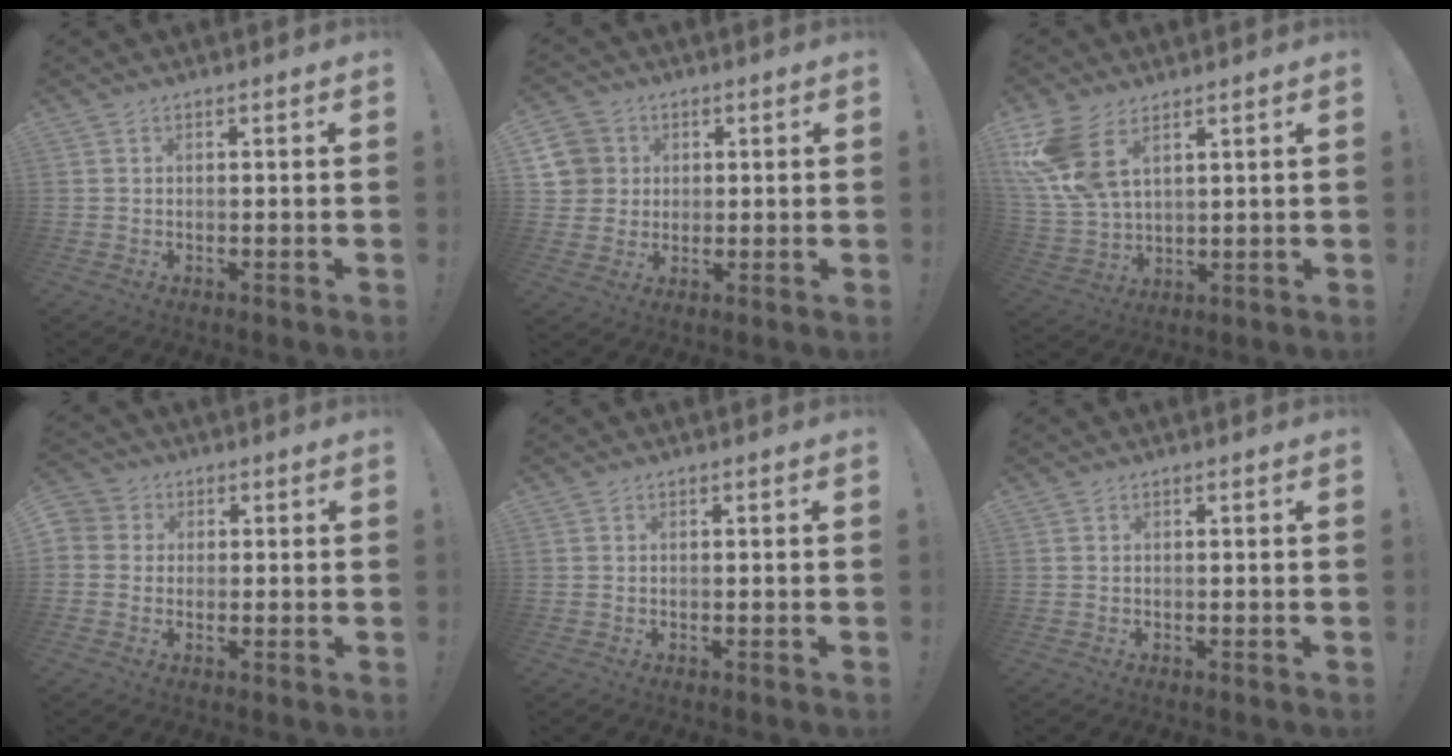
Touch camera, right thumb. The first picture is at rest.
{"total": 8.2, "force": [2.2, 7.7, 1.8], "torque": [-0.028, -0.004, 0.047]}
{"total": 12.3, "force": [6.5, 6.7, 8.0], "torque": [-0.170, -0.025, 0.127]}
{"total": 3.8, "force": [0.1, 3.6, 1.1], "torque": [-0.025, 0.005, 0.001]}
{"total": 0.0}
{"total": 0.0}